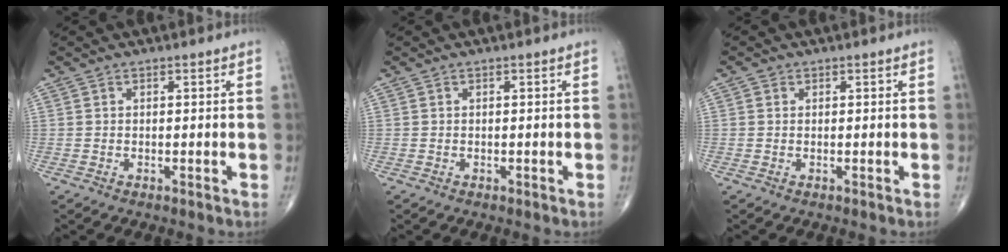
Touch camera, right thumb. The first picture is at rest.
{"total": 0.0}
{"total": 0.7, "force": [0.2, 0.6, 0.1], "torque": [0.002, 0.001, 0.002]}